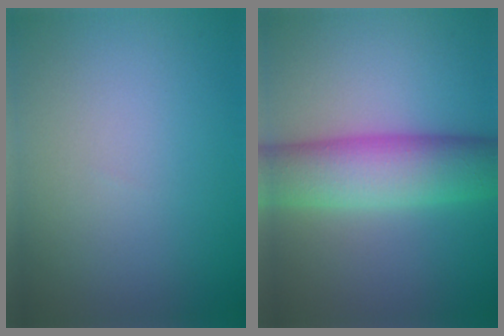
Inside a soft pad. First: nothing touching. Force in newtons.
{"total": 8.2, "press": 8.2, "slide": 0.2}